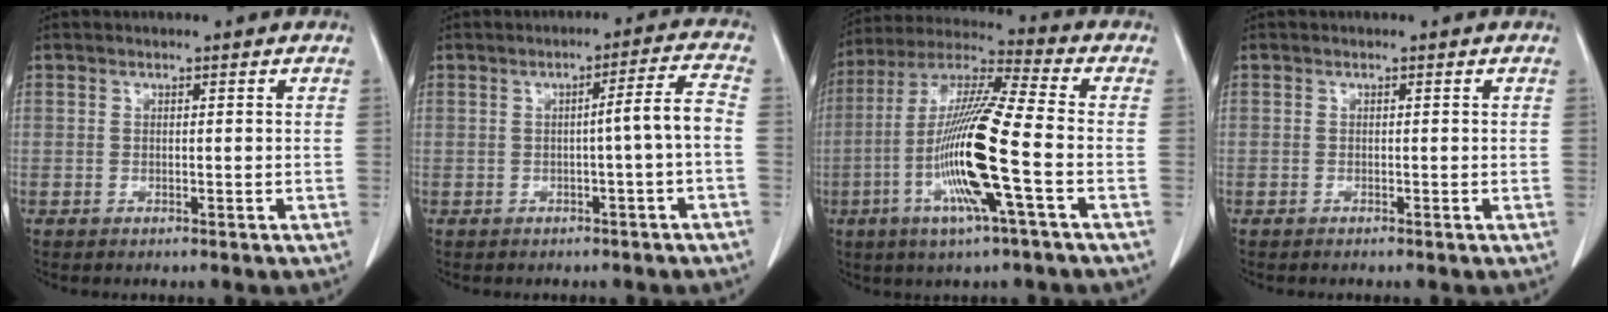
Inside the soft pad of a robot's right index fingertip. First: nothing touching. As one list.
[{"total": 4.6, "force": [-1.1, -0.7, 4.4], "torque": [-0.060, 0.010, -0.016]}, {"total": 16.1, "force": [-4.4, -0.2, 15.5], "torque": [-0.314, -0.010, -0.094]}, {"total": 0.0}]